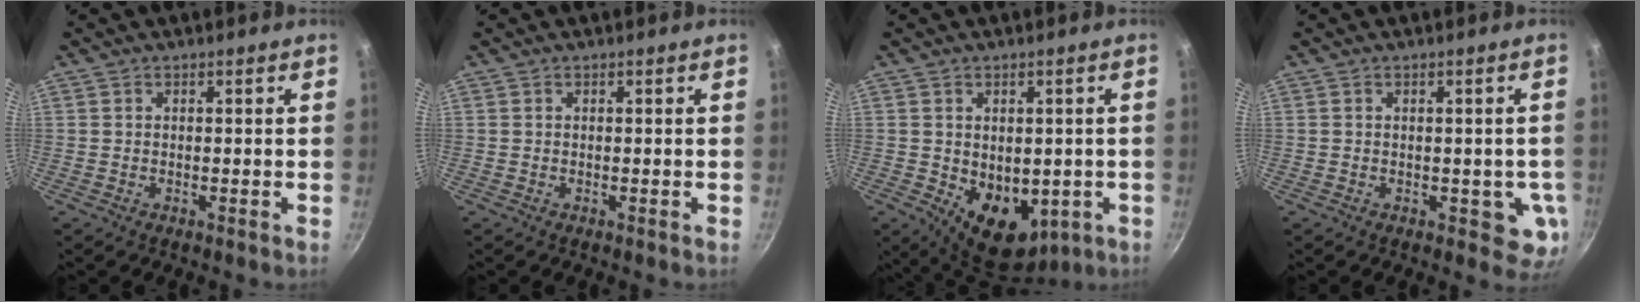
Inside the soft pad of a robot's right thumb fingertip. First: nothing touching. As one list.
[{"total": 0.0}, {"total": 11.6, "force": [-1.7, 8.3, 7.9], "torque": [-0.081, -0.020, 0.002]}, {"total": 5.1, "force": [-0.6, 3.0, 4.0], "torque": [-0.027, -0.006, -0.005]}]